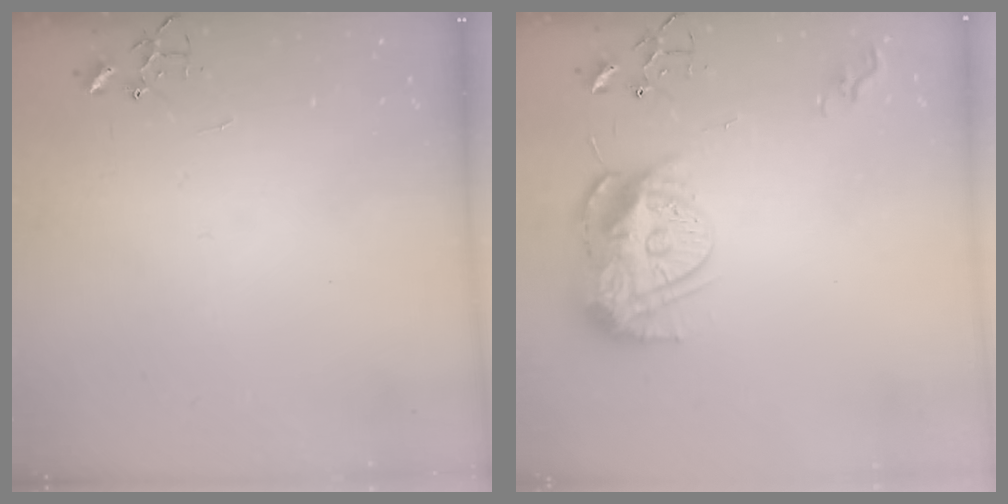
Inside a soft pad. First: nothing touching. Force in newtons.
{"total": 14.8, "press": 14.7, "slide": 1.4}